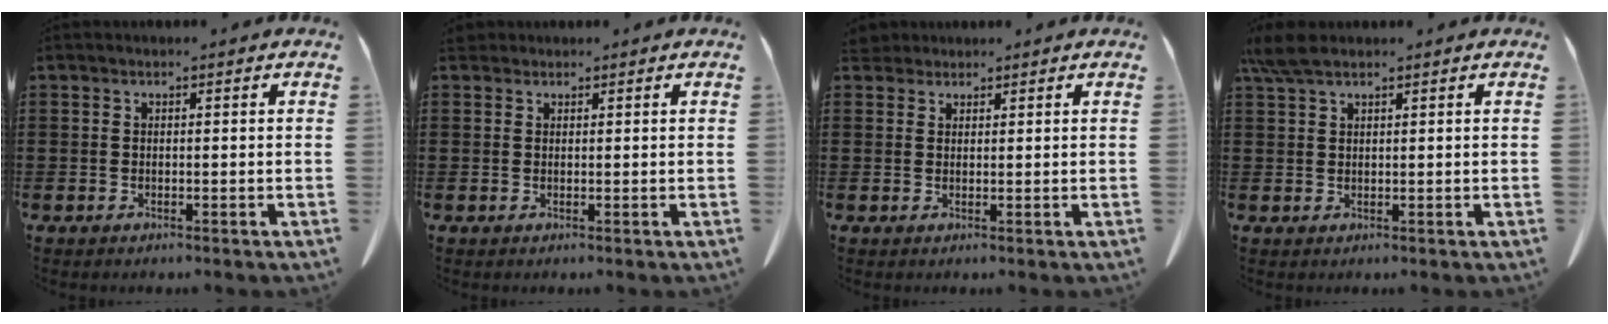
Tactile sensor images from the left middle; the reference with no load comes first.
{"total": 1.0, "force": [0.9, 0.5, 0.2], "torque": [-0.007, 0.004, 0.017]}
{"total": 2.1, "force": [1.8, 1.0, 0.4], "torque": [-0.016, 0.006, 0.036]}
{"total": 3.5, "force": [2.3, 1.1, 2.4], "torque": [-0.054, 0.004, 0.044]}